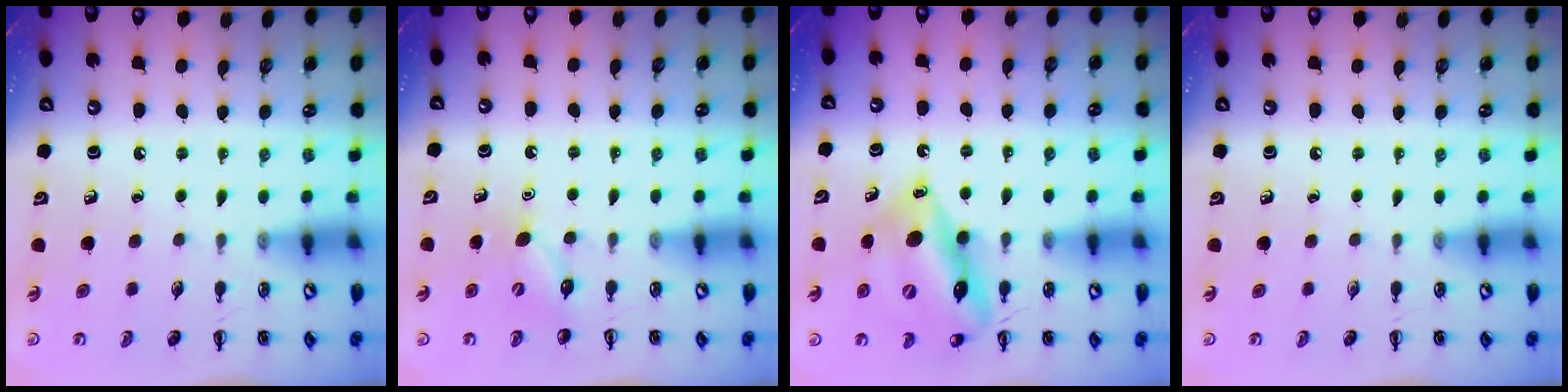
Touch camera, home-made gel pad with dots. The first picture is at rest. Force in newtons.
{"total": 4.4, "press": 4.2, "slide": 1.2}
{"total": 15.9, "press": 15.2, "slide": 4.7}
{"total": 0.0}